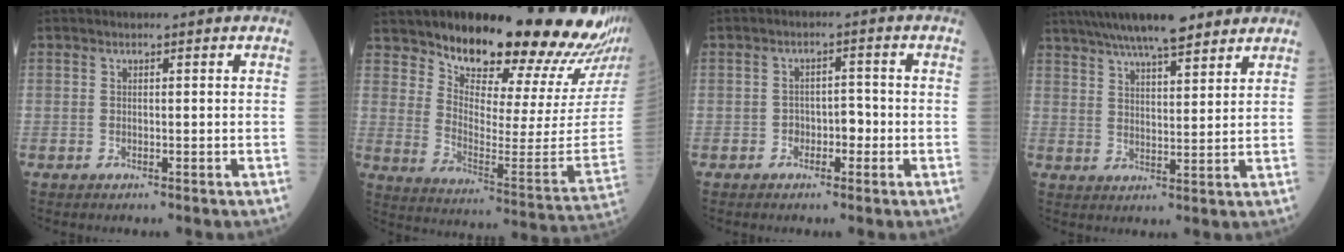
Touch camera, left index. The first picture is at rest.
{"total": 23.9, "force": [20.3, 2.4, 12.3], "torque": [-0.188, -0.093, 0.273]}
{"total": 2.8, "force": [-1.3, 1.6, 1.9], "torque": [-0.020, 0.008, -0.025]}
{"total": 13.7, "force": [11.0, 2.5, 7.9], "torque": [-0.141, 0.029, 0.176]}